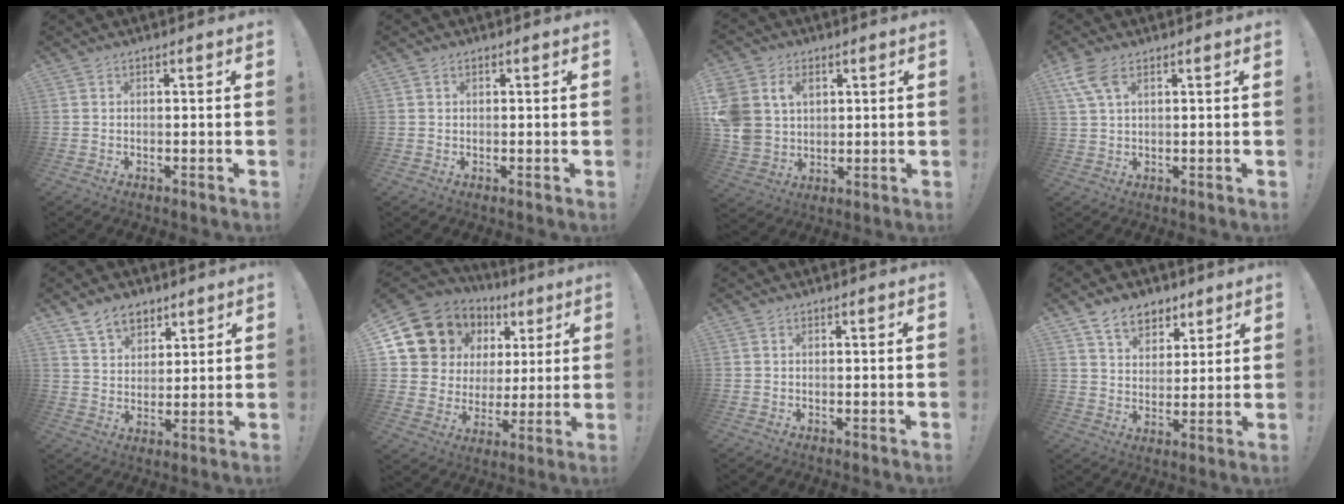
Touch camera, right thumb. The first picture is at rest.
{"total": 0.6, "force": [0.3, 0.5, 0.2], "torque": [-0.011, 0.004, 0.008]}
{"total": 11.4, "force": [3.9, 9.2, 5.5], "torque": [-0.118, -0.014, 0.080]}
{"total": 6.9, "force": [3.5, 3.1, 5.1], "torque": [-0.113, -0.002, 0.069]}
{"total": 9.1, "force": [6.3, 5.8, 3.2], "torque": [-0.050, -0.034, 0.122]}
{"total": 11.4, "force": [6.6, 8.8, 2.7], "torque": [-0.054, -0.051, 0.140]}
{"total": 0.0}
{"total": 9.8, "force": [6.5, 6.4, 3.4], "torque": [-0.050, -0.036, 0.125]}